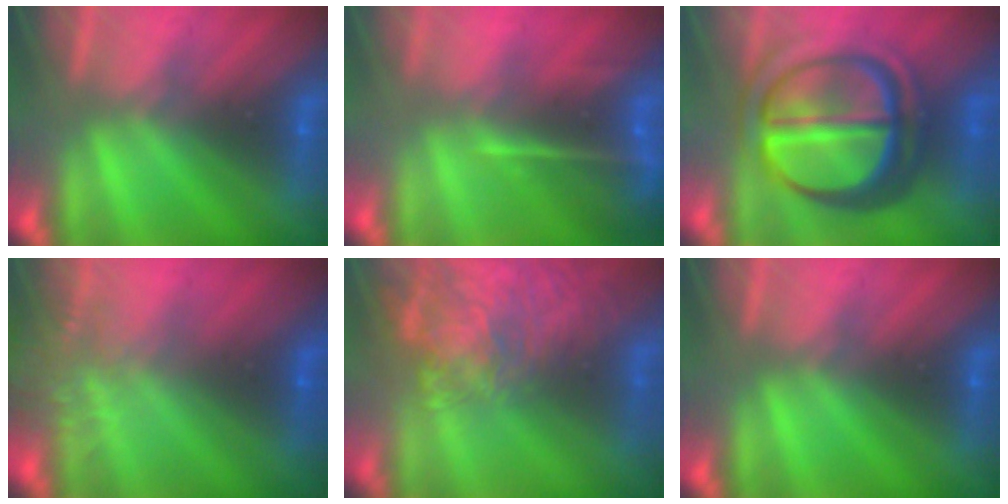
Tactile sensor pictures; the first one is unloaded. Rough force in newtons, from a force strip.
{"total": 7.1}
{"total": 7.1}
{"total": 7.5}
{"total": 10.6}
{"total": 0.0}